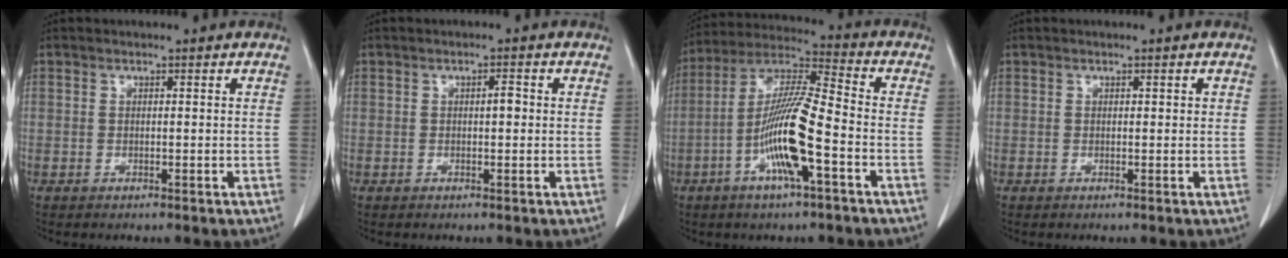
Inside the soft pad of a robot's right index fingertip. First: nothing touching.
{"total": 1.5, "force": [0.1, 0.4, 1.4], "torque": [-0.024, 0.003, 0.003]}
{"total": 13.4, "force": [-4.3, 1.2, 12.6], "torque": [-0.249, 0.001, -0.084]}
{"total": 0.7, "force": [0.2, 0.3, 0.5], "torque": [-0.005, 0.003, 0.004]}